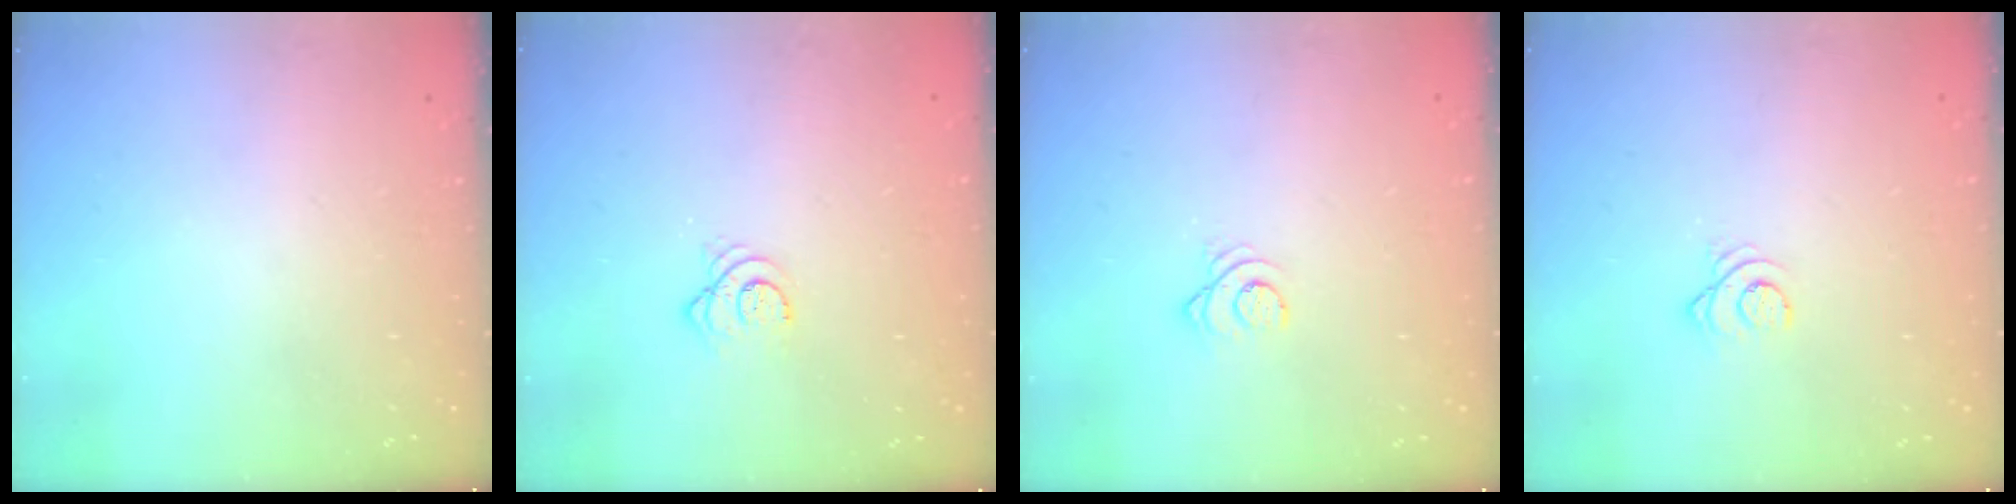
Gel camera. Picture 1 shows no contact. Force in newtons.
{"total": 3.7, "press": 3.7, "slide": 0.6}
{"total": 2.5, "press": 2.5, "slide": 0.2}
{"total": 2.5, "press": 2.5, "slide": 0.2}